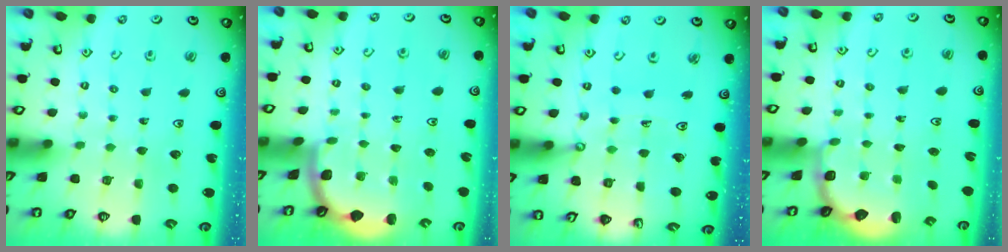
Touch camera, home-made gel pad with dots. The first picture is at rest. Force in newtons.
{"total": 1.8, "press": 1.8, "slide": 0.1}
{"total": 10.5, "press": 10.4, "slide": 1.3}
{"total": 2.8, "press": 2.1, "slide": 1.9}